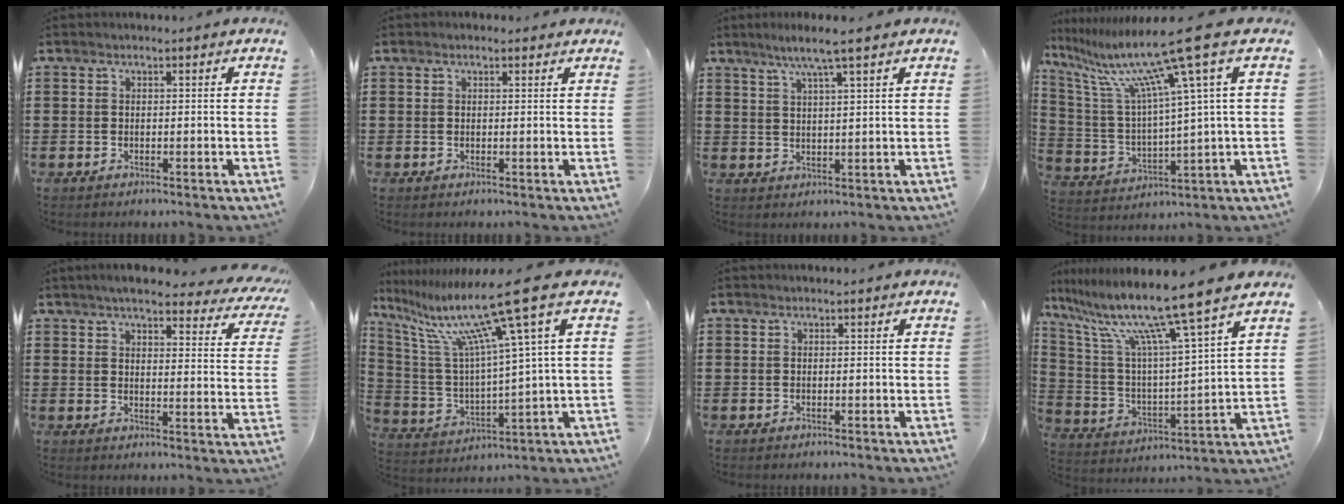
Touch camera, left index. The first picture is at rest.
{"total": 0.6, "force": [0.4, 0.4, 0.3], "torque": [-0.008, 0.007, 0.006]}
{"total": 4.8, "force": [3.4, -0.5, 3.4], "torque": [-0.073, 0.000, 0.057]}
{"total": 15.0, "force": [9.4, -0.3, 11.8], "torque": [-0.270, -0.054, 0.140]}
{"total": 5.6, "force": [4.9, 0.6, 2.7], "torque": [-0.063, -0.022, 0.082]}
{"total": 16.0, "force": [9.6, 0.7, 12.8], "torque": [-0.280, -0.054, 0.145]}
{"total": 0.0}
{"total": 12.7, "force": [9.9, -0.8, 7.9], "torque": [-0.191, -0.064, 0.157]}